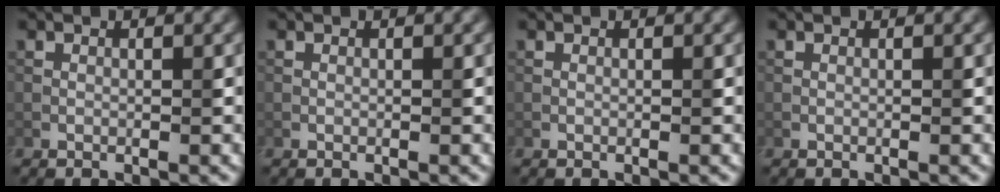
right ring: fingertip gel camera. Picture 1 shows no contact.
{"total": 0.0}
{"total": 0.0}
{"total": 0.0}